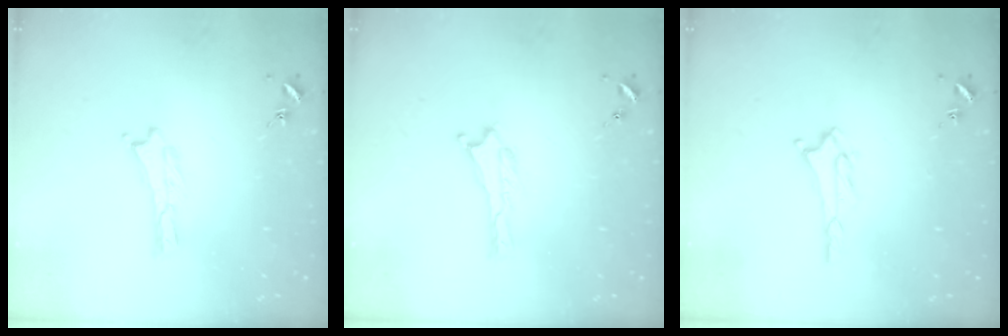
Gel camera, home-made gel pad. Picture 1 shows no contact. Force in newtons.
{"total": 0.0}
{"total": 2.4, "press": 2.4, "slide": 0.4}